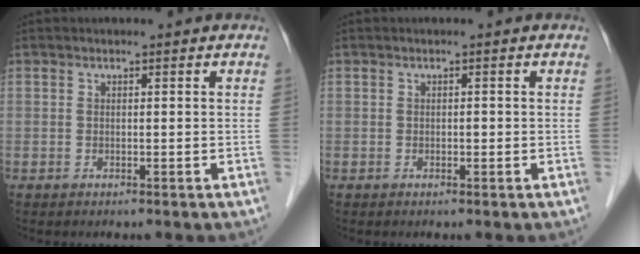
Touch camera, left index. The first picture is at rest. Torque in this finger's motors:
{"motor_torque": [-0.15, 0.03, -0.04, -0.01]}